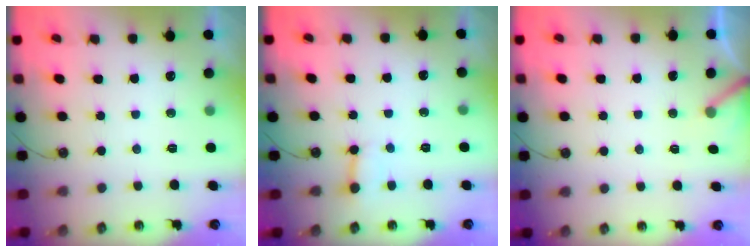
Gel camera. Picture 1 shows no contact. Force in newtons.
{"total": 3.0, "press": 2.9, "slide": 0.5}
{"total": 3.7, "press": 3.7, "slide": 0.3}